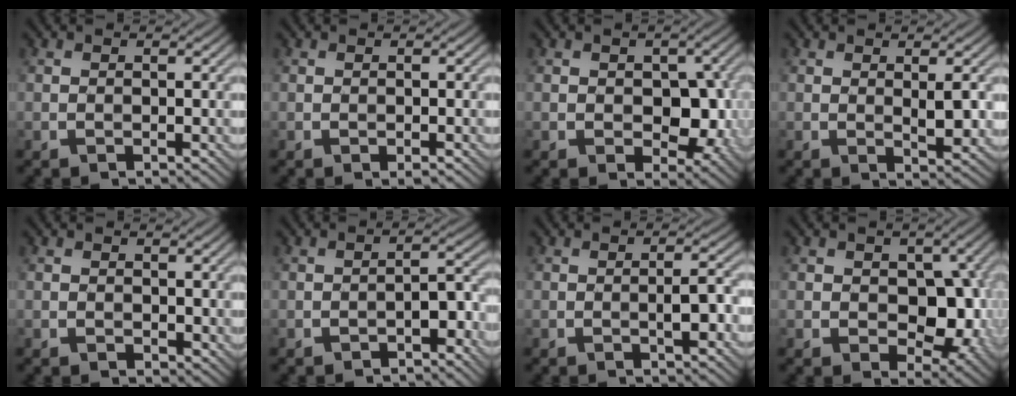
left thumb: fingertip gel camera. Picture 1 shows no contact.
{"total": 0.5, "force": [-0.3, 0.2, 0.4], "torque": [-0.005, 0.000, -0.005]}
{"total": 5.9, "force": [-0.7, 3.9, 4.5], "torque": [-0.068, -0.011, -0.008]}
{"total": 2.7, "force": [0.5, 0.9, 2.5], "torque": [-0.043, -0.007, 0.011]}
{"total": 1.6, "force": [0.8, 1.1, 0.9], "torque": [-0.019, -0.004, 0.015]}
{"total": 2.7, "force": [-1.8, 1.0, 1.7], "torque": [-0.022, 0.011, -0.029]}
{"total": 2.3, "force": [-0.8, 0.4, 2.1], "torque": [-0.033, 0.007, -0.017]}
{"total": 8.1, "force": [-0.6, 5.3, 6.1], "torque": [-0.094, -0.011, -0.010]}